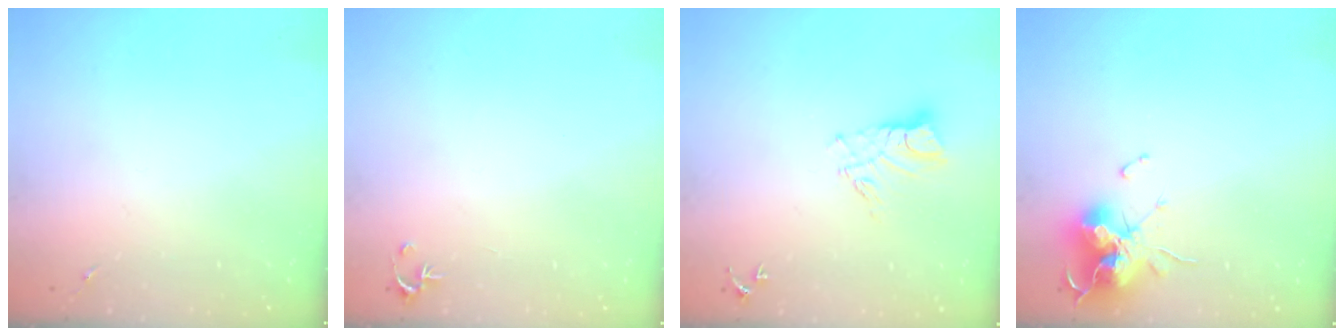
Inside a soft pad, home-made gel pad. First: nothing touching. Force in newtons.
{"total": 2.5, "press": 2.5, "slide": 0.2}
{"total": 9.2, "press": 9.1, "slide": 0.8}
{"total": 14.9, "press": 14.9, "slide": 0.9}